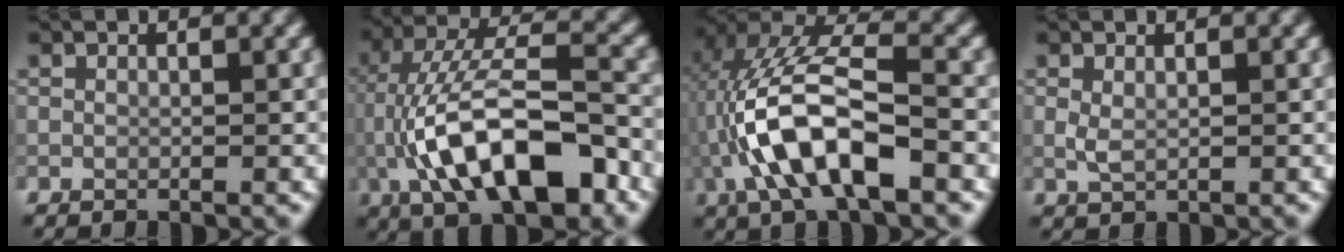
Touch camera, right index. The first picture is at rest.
{"total": 12.1, "force": [-3.9, 4.9, 10.4], "torque": [-0.187, 0.020, -0.070]}
{"total": 10.7, "force": [-3.0, 4.4, 9.3], "torque": [-0.195, 0.013, -0.057]}
{"total": 1.2, "force": [0.2, 0.5, 1.0], "torque": [-0.026, -0.003, 0.007]}